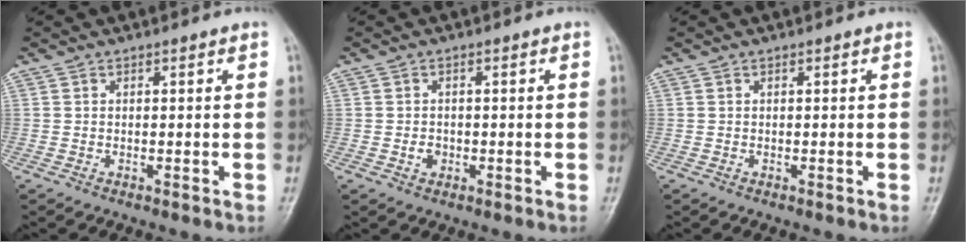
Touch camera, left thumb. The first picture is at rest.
{"total": 1.9, "force": [-0.5, 1.6, 0.9], "torque": [-0.008, 0.004, -0.008]}
{"total": 0.0}